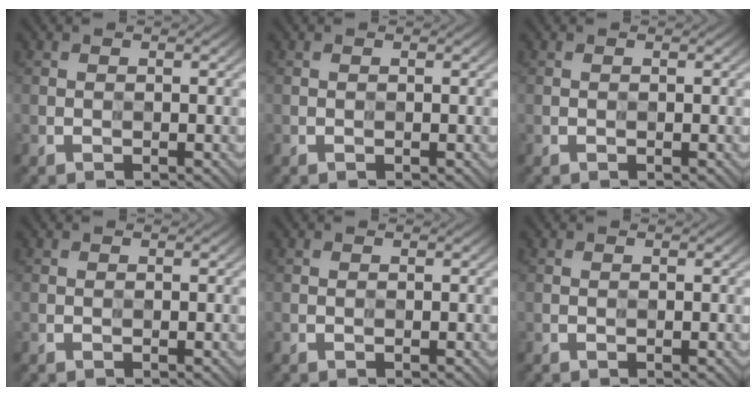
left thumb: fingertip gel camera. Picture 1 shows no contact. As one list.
[{"total": 0.0}, {"total": 0.0}, {"total": 0.0}, {"total": 0.0}, {"total": 0.0}]